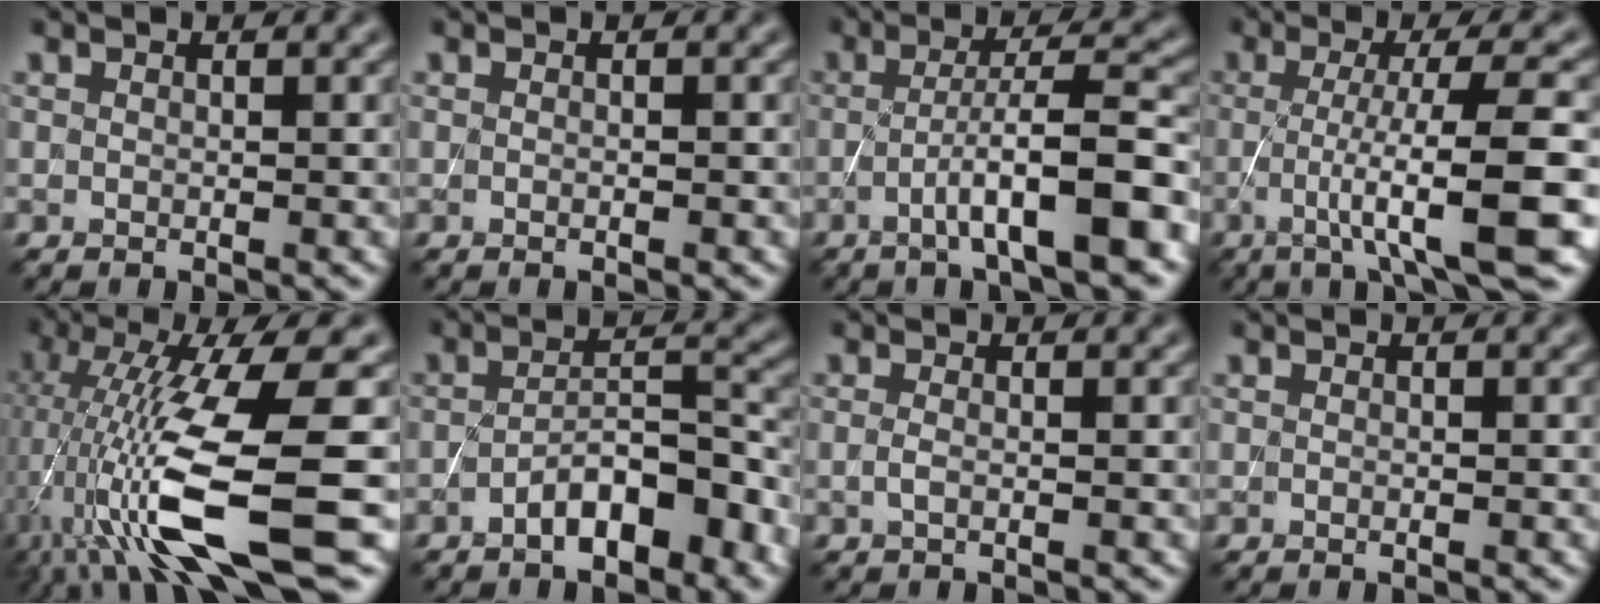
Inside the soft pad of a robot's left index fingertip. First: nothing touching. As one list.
[{"total": 0.6, "force": [0.1, 0.4, 0.5], "torque": [0.003, -0.010, -0.003]}, {"total": 7.4, "force": [-2.6, 1.0, 6.8], "torque": [-0.105, 0.017, -0.049]}, {"total": 8.7, "force": [-2.7, 1.0, 8.2], "torque": [-0.127, 0.001, -0.046]}, {"total": 12.8, "force": [-3.5, 2.9, 12.0], "torque": [-0.238, -0.012, -0.054]}, {"total": 5.2, "force": [-3.0, 1.7, 3.9], "torque": [-0.067, 0.011, -0.049]}, {"total": 0.7, "force": [-0.1, 0.2, 0.6], "torque": [-0.017, -0.003, -0.003]}, {"total": 0.0}]